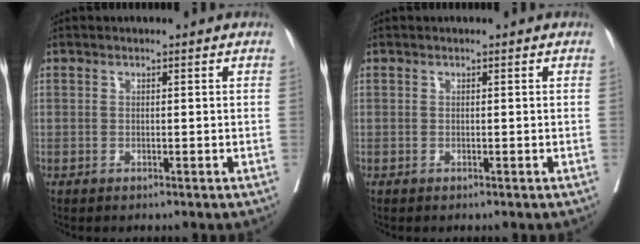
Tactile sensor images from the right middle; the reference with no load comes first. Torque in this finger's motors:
{"motor_torque": [0.01, -0.06, 0.00, 0.00]}